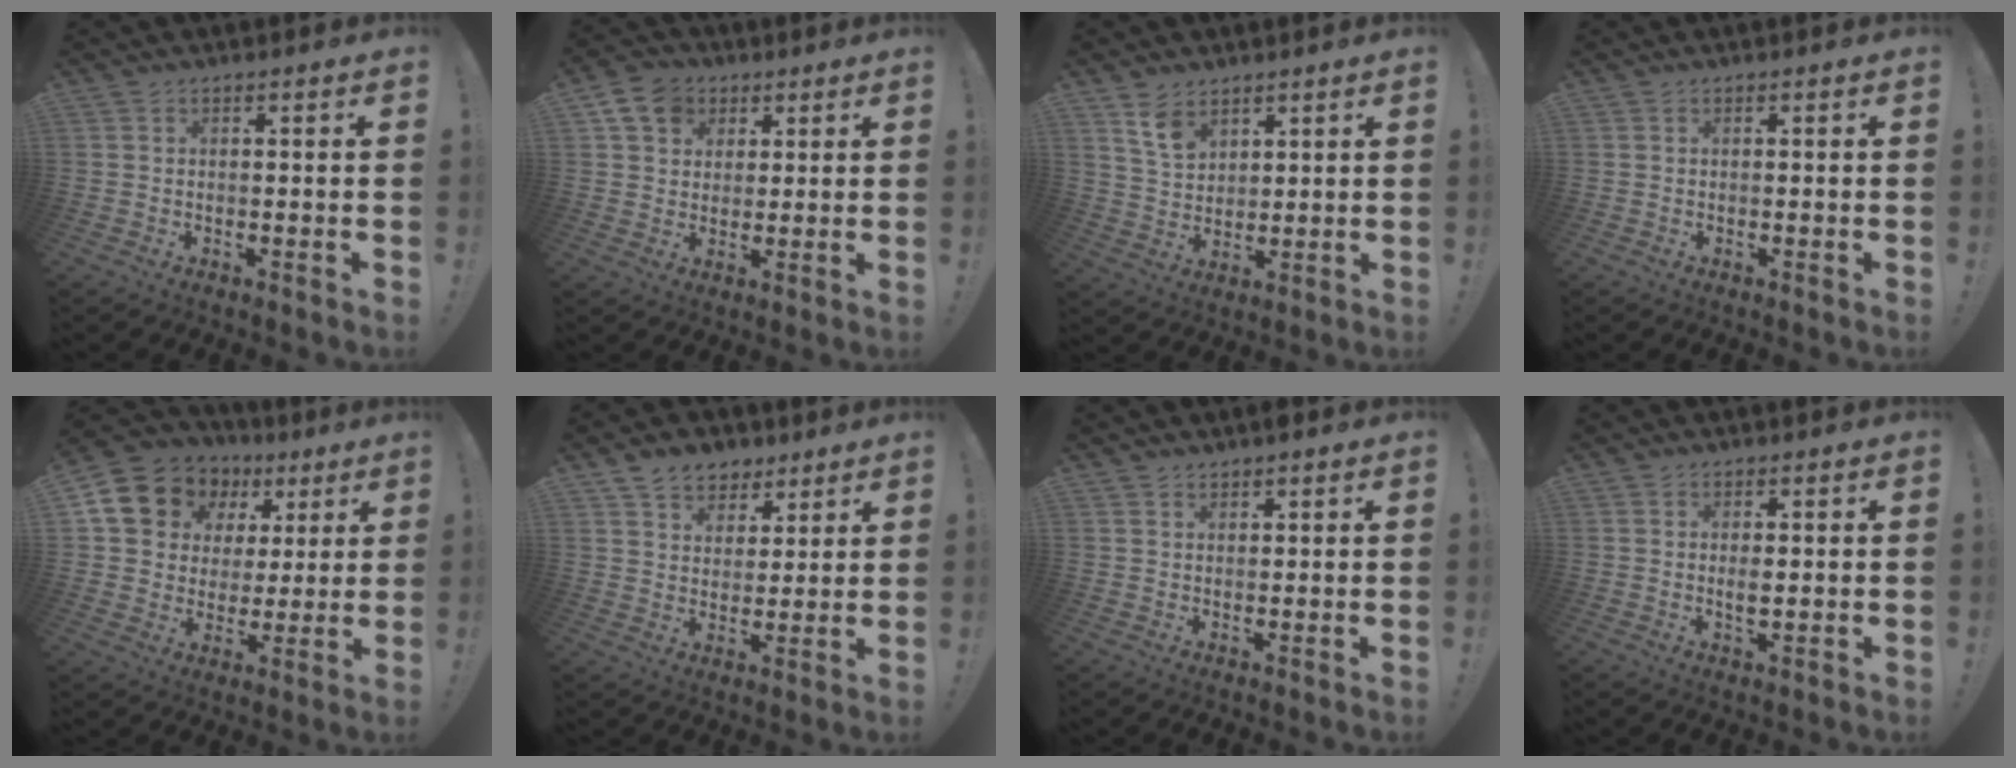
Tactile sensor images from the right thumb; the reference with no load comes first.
{"total": 9.3, "force": [4.2, 7.5, 3.4], "torque": [-0.054, -0.011, 0.085]}
{"total": 8.2, "force": [5.4, 5.3, 3.3], "torque": [-0.053, -0.029, 0.104]}
{"total": 0.0}
{"total": 13.7, "force": [6.1, 11.2, 5.0], "torque": [-0.081, -0.027, 0.131]}
{"total": 8.5, "force": [5.6, 6.2, 1.7], "torque": [-0.025, -0.036, 0.112]}
{"total": 1.3, "force": [1.3, 0.2, 0.2], "torque": [0.011, -0.009, 0.022]}
{"total": 2.3, "force": [0.2, 0.9, 2.1], "torque": [-0.025, -0.005, 0.000]}